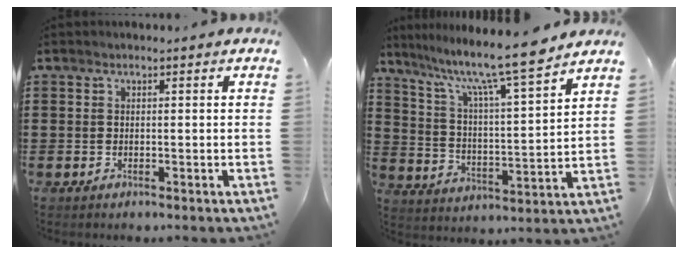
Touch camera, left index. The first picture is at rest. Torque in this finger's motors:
{"motor_torque": [1.99, -0.07, 0.90, 0.19]}